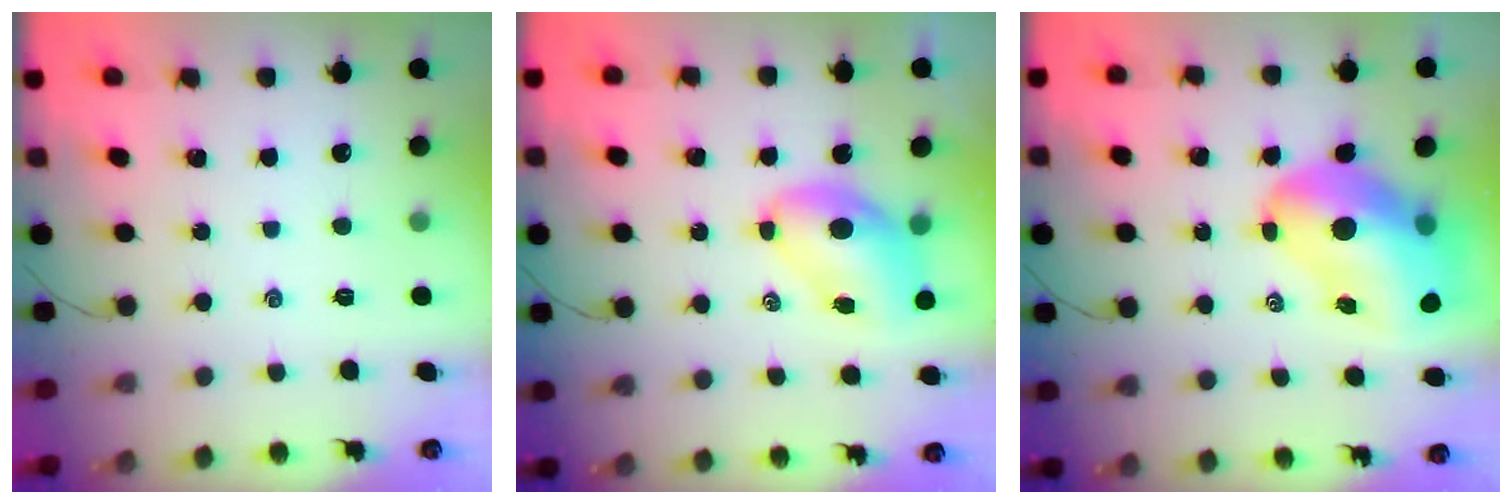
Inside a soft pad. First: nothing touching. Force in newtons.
{"total": 8.1, "press": 8.0, "slide": 1.7}
{"total": 19.0, "press": 18.2, "slide": 5.6}